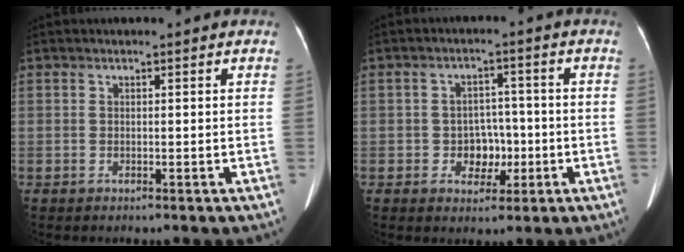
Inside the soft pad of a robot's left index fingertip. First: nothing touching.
{"total": 4.8, "force": [-1.3, 3.7, 2.8], "torque": [-0.047, 0.012, -0.015]}